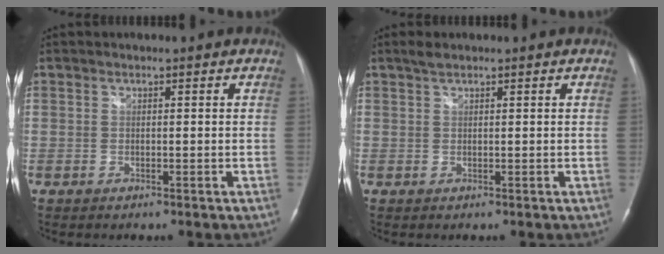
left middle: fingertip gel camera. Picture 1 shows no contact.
{"total": 1.3, "force": [1.1, 0.3, 0.7], "torque": [-0.020, 0.007, 0.024]}